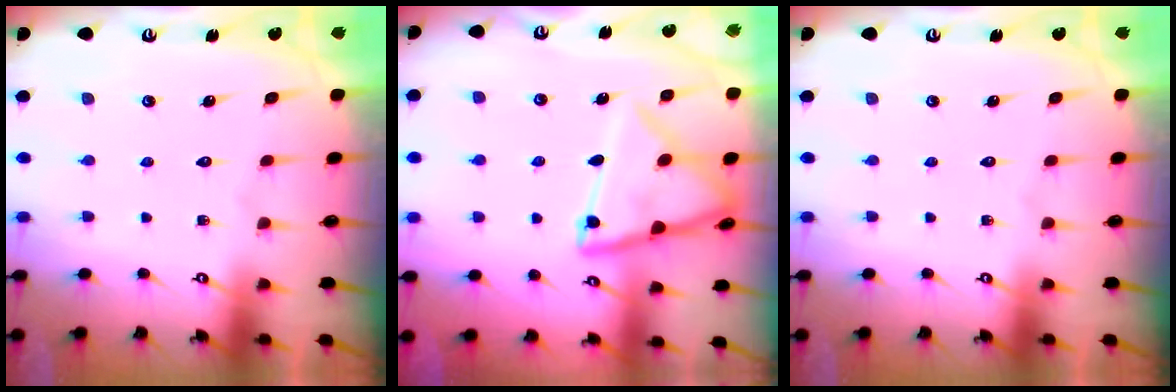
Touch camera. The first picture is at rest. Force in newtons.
{"total": 13.6, "press": 13.6, "slide": 1.1}
{"total": 0.0}